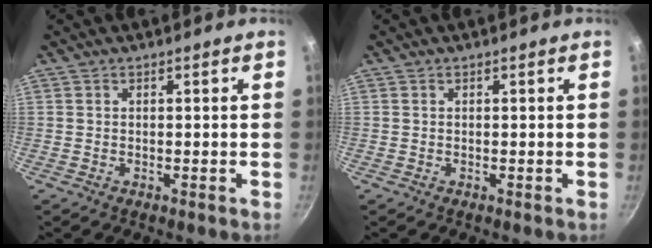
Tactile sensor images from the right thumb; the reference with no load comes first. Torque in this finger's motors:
{"motor_torque": [-0.30, 0.03, -0.06, 0.26, -0.02]}